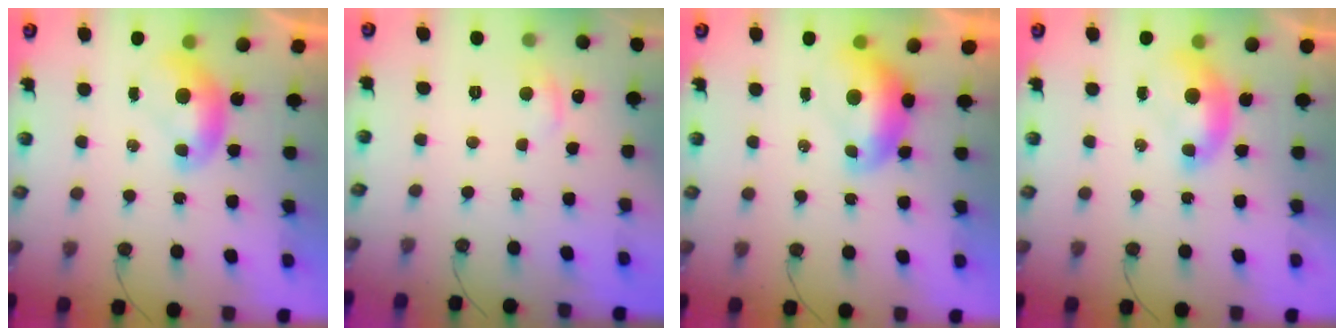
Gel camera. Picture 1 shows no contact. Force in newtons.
{"total": 1.4, "press": 1.0, "slide": 0.9}
{"total": 1.6, "press": 1.5, "slide": 0.6}
{"total": 1.7, "press": 1.6, "slide": 0.6}